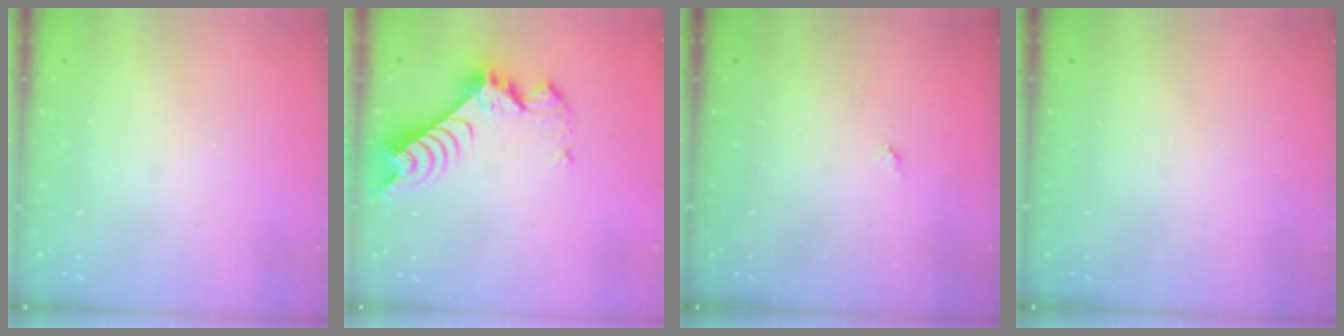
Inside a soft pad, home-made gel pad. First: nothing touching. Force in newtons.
{"total": 9.3, "press": 9.2, "slide": 0.8}
{"total": 4.3, "press": 4.3, "slide": 0.5}
{"total": 1.1, "press": 1.1, "slide": 0.1}